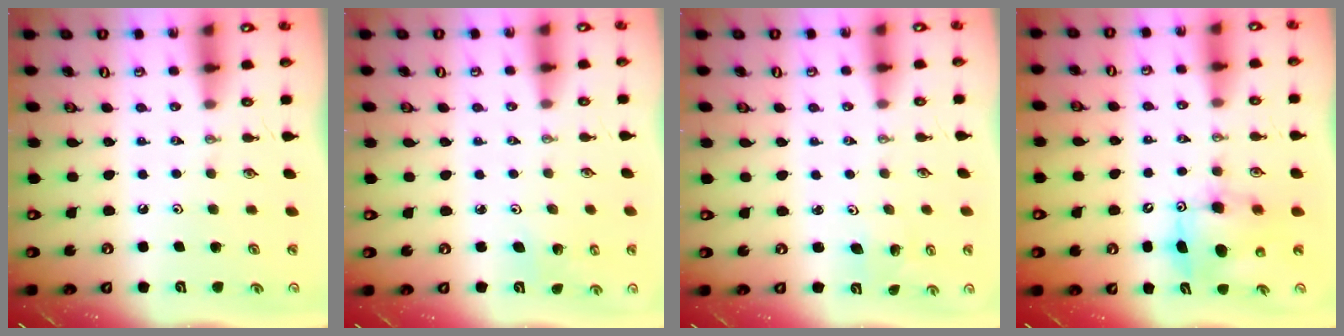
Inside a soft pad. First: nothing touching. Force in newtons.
{"total": 2.8, "press": 2.8, "slide": 0.2}
{"total": 1.5, "press": 1.5, "slide": 0.1}
{"total": 8.1, "press": 7.8, "slide": 2.2}